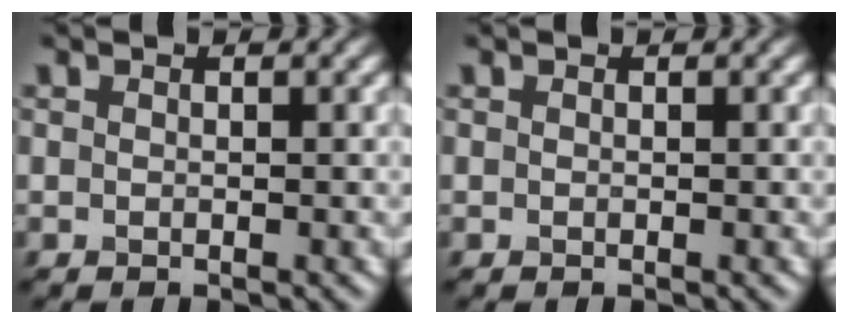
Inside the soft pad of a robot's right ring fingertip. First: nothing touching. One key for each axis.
{"total": 0.0}